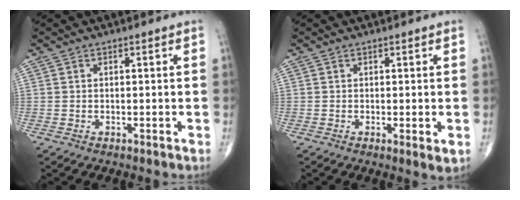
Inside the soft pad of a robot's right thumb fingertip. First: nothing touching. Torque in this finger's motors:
{"motor_torque": [-0.21, 0.30, 0.10, 0.01, 0.01]}